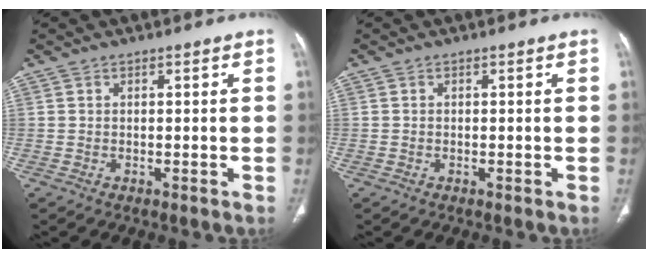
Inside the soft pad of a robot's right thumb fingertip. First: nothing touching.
{"total": 0.0}